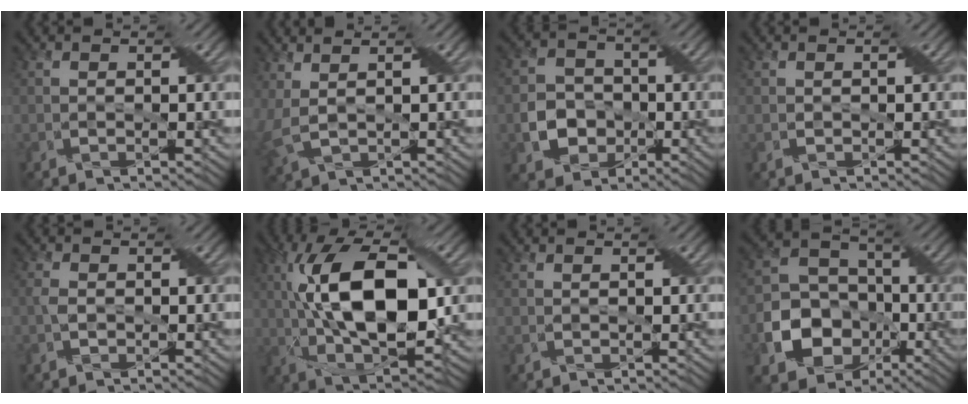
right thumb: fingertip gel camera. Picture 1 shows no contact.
{"total": 3.2, "force": [1.4, 1.4, 2.5], "torque": [-0.072, 0.003, 0.036]}
{"total": 5.4, "force": [-1.6, 4.8, 1.7], "torque": [-0.039, -0.005, -0.037]}
{"total": 0.0}
{"total": 1.9, "force": [-0.3, 1.4, 1.3], "torque": [-0.030, -0.002, -0.004]}
{"total": 15.7, "force": [1.3, 7.5, 13.8], "torque": [-0.250, 0.016, 0.016]}
{"total": 0.0}
{"total": 11.1, "force": [-4.2, 9.1, 4.8], "torque": [-0.113, -0.024, -0.085]}